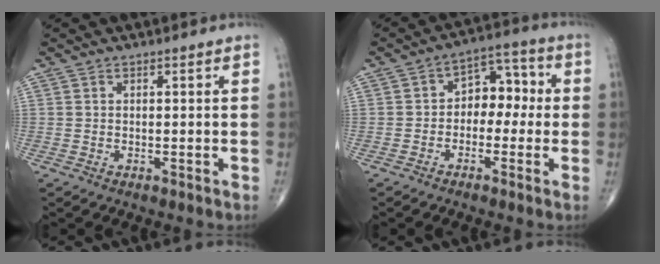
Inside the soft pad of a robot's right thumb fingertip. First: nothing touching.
{"total": 7.7, "force": [-0.6, 5.5, 5.4], "torque": [-0.038, 0.037, -0.025]}